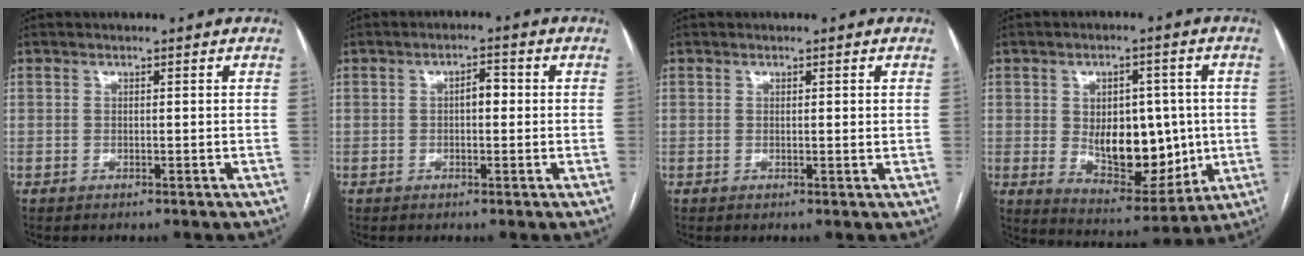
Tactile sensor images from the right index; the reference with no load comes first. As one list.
[{"total": 2.7, "force": [0.1, 1.2, 2.4], "torque": [-0.034, 0.013, -0.001]}, {"total": 0.7, "force": [0.3, 0.1, 0.6], "torque": [-0.010, -0.001, 0.004]}, {"total": 13.1, "force": [-0.1, 7.3, 10.8], "torque": [-0.160, 0.002, 0.017]}]